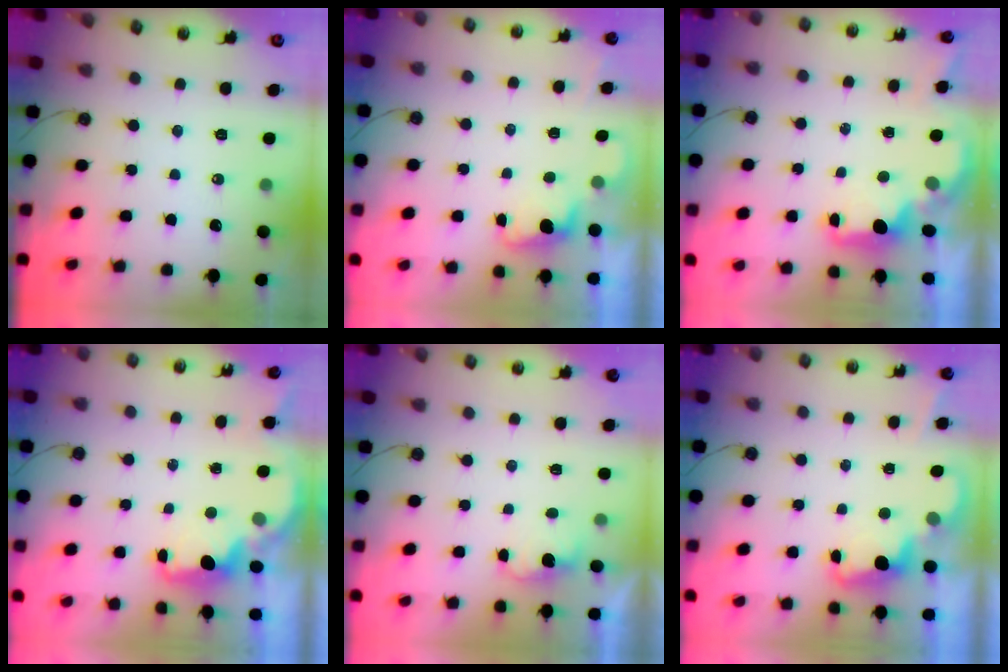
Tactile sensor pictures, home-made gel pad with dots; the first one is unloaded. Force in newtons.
{"total": 0.9, "press": 0.6, "slide": 0.7}
{"total": 2.0, "press": 1.9, "slide": 0.7}
{"total": 2.2, "press": 2.1, "slide": 0.6}
{"total": 2.2, "press": 2.0, "slide": 0.9}
{"total": 2.4, "press": 2.3, "slide": 0.5}